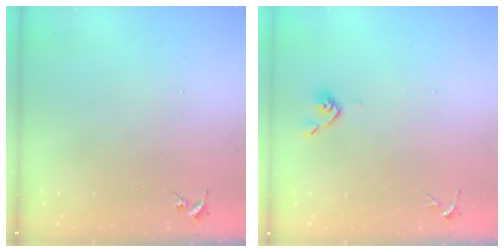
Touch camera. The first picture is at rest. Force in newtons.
{"total": 3.8, "press": 3.7, "slide": 0.8}